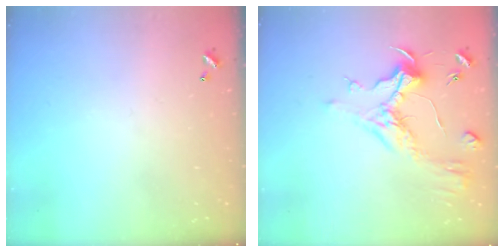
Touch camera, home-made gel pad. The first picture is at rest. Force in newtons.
{"total": 1.1, "press": 0.2, "slide": 1.1}